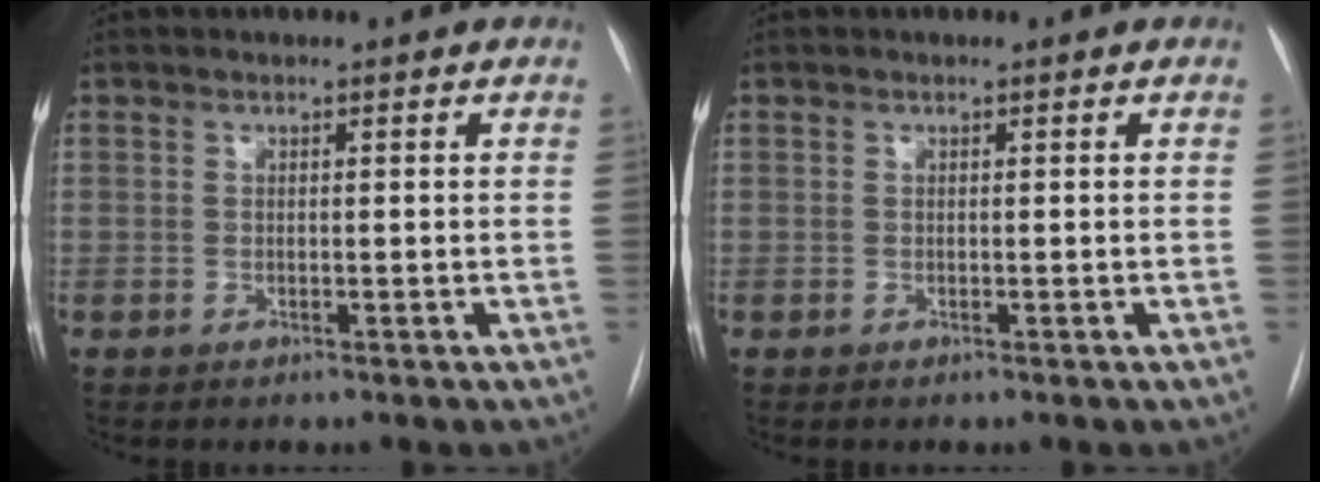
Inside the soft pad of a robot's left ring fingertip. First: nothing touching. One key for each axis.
{"total": 0.0}